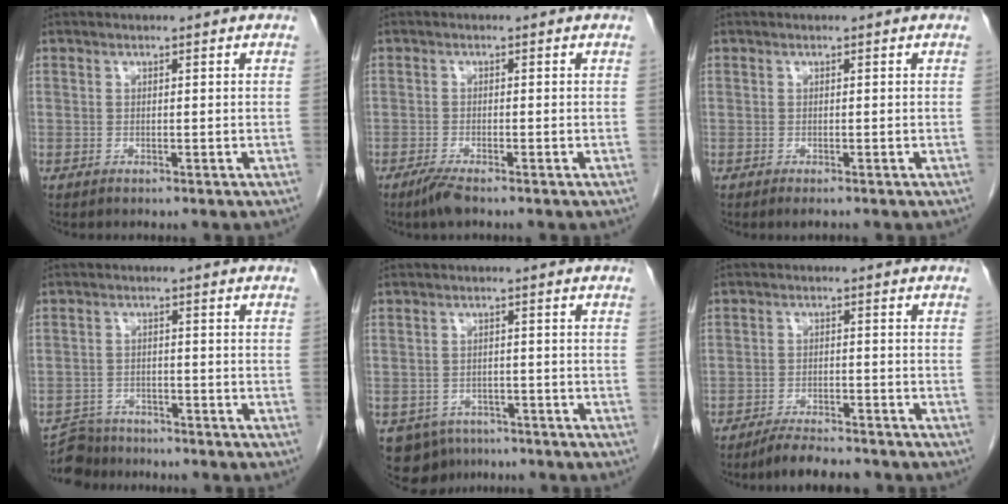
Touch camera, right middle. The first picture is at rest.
{"total": 2.5, "force": [-1.9, 0.2, 1.6], "torque": [-0.041, -0.007, -0.039]}
{"total": 1.1, "force": [-0.9, 0.1, 0.7], "torque": [-0.010, -0.005, -0.011]}
{"total": 5.2, "force": [-4.9, 1.7, -0.5], "torque": [0.009, -0.005, -0.085]}
{"total": 7.3, "force": [-5.0, 5.2, 1.5], "torque": [-0.025, -0.001, -0.065]}
{"total": 5.6, "force": [-5.1, 1.1, 2.0], "torque": [-0.034, -0.014, -0.084]}